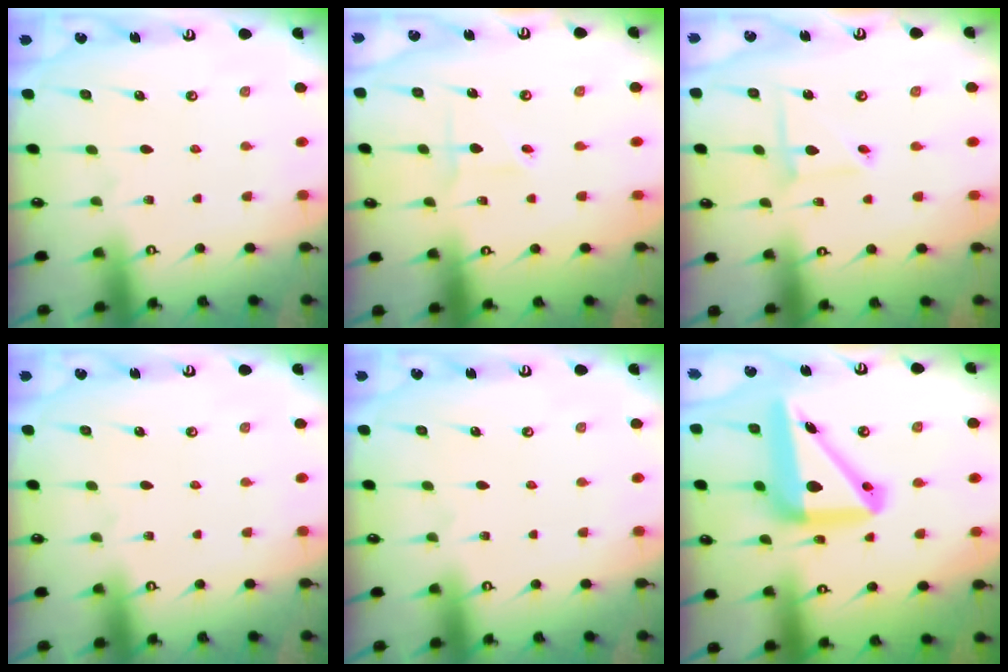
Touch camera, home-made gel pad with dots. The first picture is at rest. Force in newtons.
{"total": 1.8, "press": 1.8, "slide": 0.2}
{"total": 3.6, "press": 3.6, "slide": 0.4}
{"total": 0.0}
{"total": 0.0}
{"total": 17.6, "press": 17.4, "slide": 2.7}